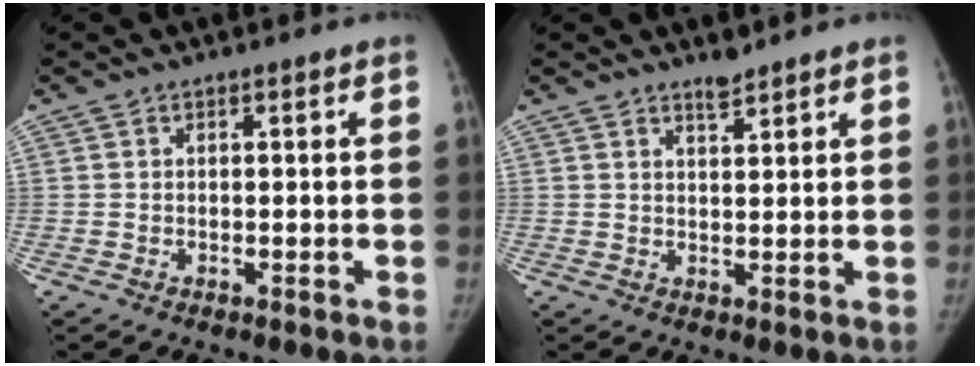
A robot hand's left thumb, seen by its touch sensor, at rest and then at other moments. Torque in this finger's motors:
{"motor_torque": [0.27, -0.13, 0.60, -0.45, 0.06]}